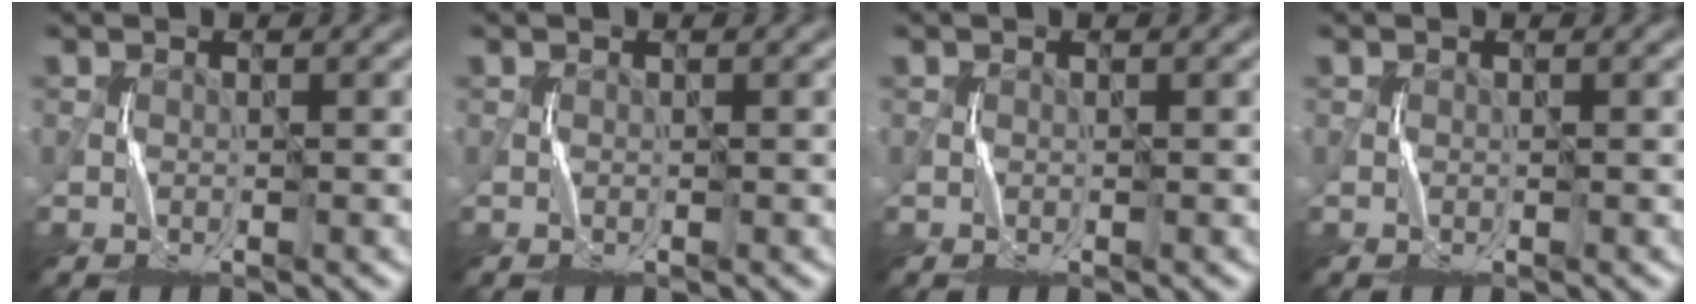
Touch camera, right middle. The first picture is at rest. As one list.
[{"total": 0.0}, {"total": 0.0}, {"total": 0.0}]